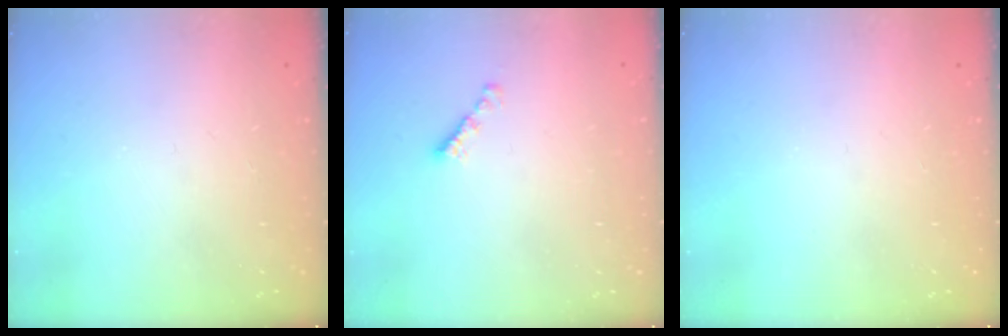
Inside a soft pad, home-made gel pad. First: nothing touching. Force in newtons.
{"total": 2.1, "press": 2.0, "slide": 0.7}
{"total": 0.0}